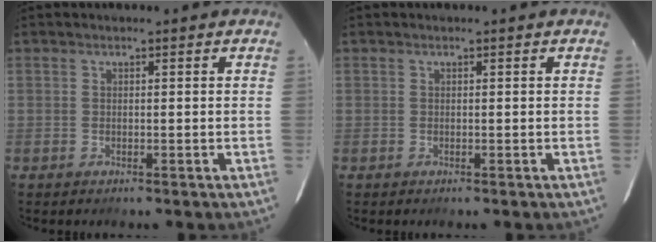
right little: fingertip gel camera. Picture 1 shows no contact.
{"total": 0.0}